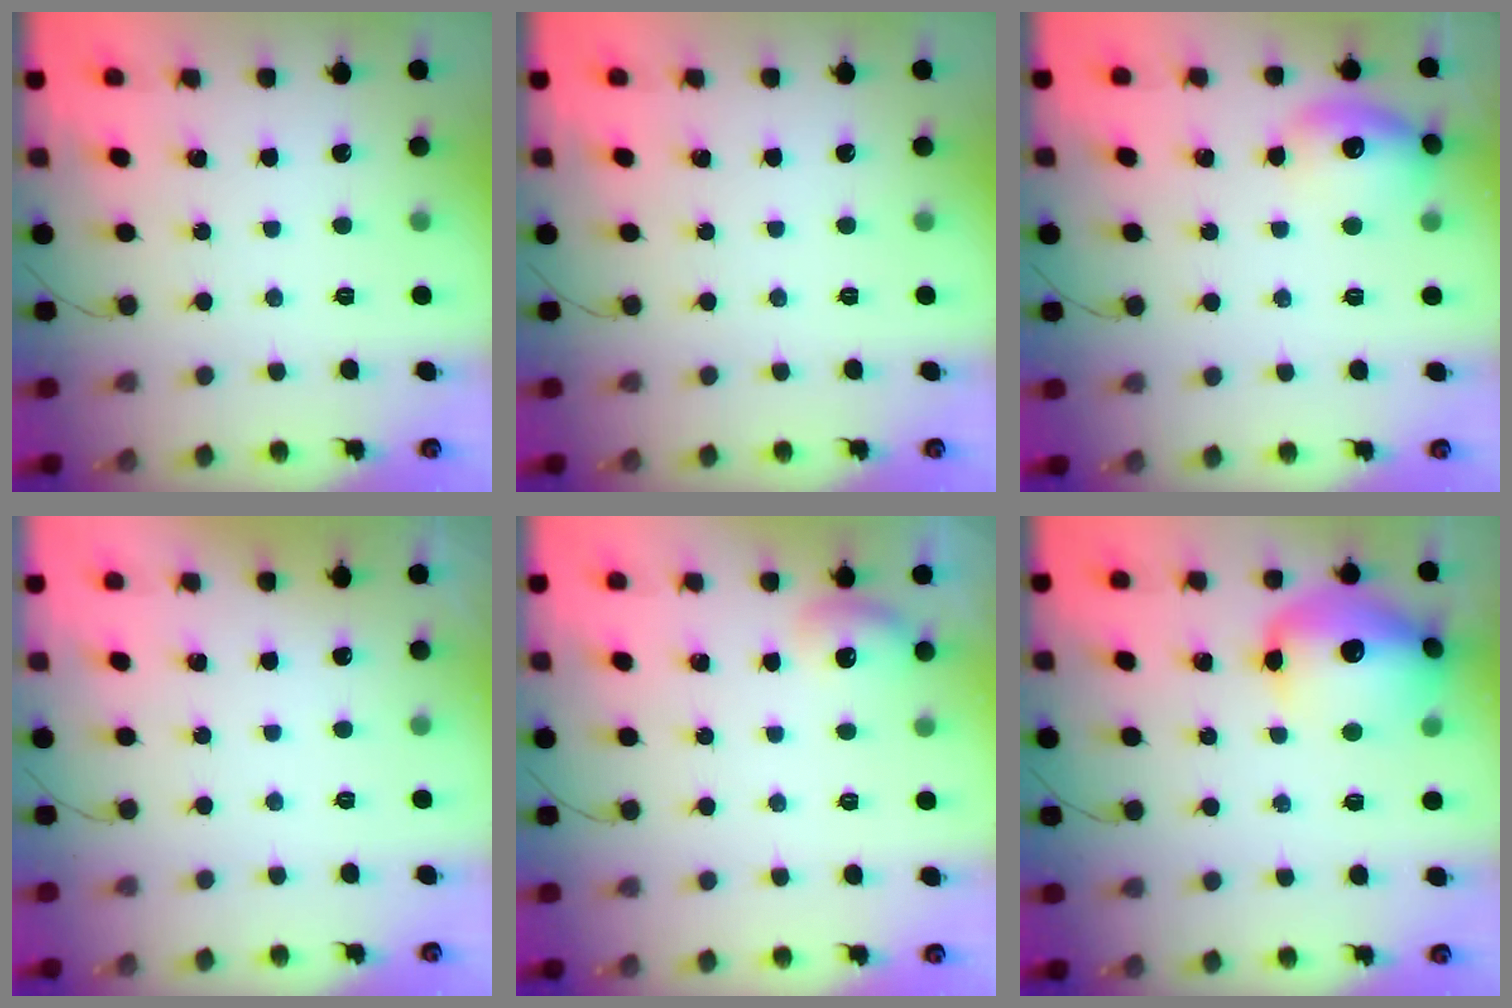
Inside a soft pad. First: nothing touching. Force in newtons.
{"total": 0.0}
{"total": 13.5, "press": 13.4, "slide": 0.9}
{"total": 11.7, "press": 1.6, "slide": 11.6}
{"total": 6.9, "press": 6.7, "slide": 1.5}
{"total": 16.2, "press": 16.0, "slide": 2.4}